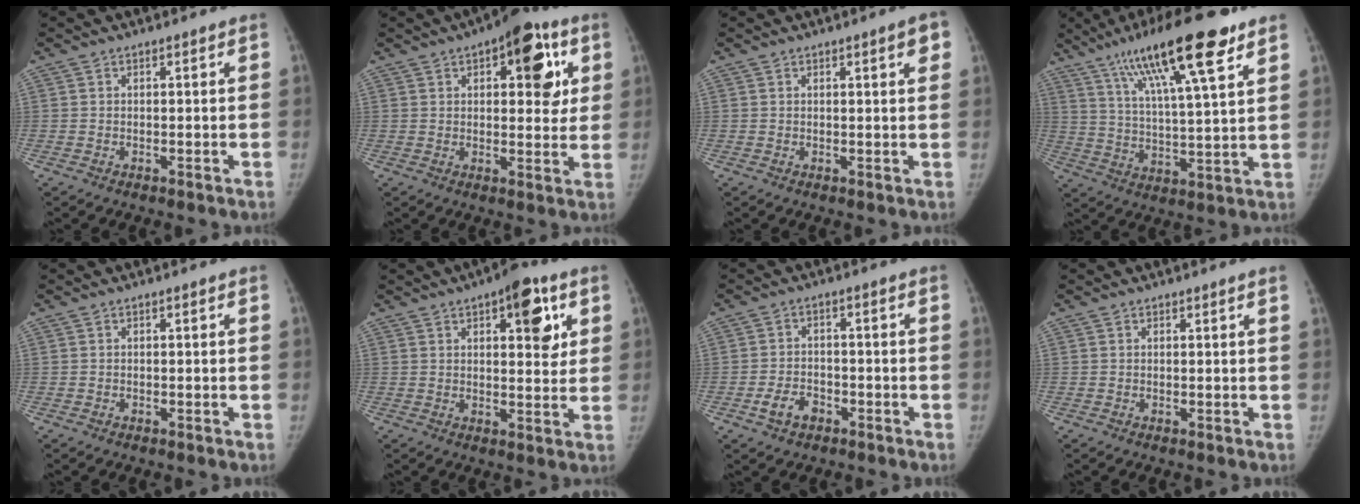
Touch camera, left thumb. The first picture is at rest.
{"total": 13.4, "force": [5.1, 6.4, 10.6], "torque": [-0.084, -0.002, 0.059]}
{"total": 3.0, "force": [1.3, 0.5, 2.6], "torque": [-0.027, -0.001, 0.015]}
{"total": 19.1, "force": [11.1, 3.5, 15.1], "torque": [-0.246, -0.023, 0.191]}
{"total": 0.0}
{"total": 10.5, "force": [4.5, 4.6, 8.3], "torque": [-0.074, -0.011, 0.056]}
{"total": 4.6, "force": [-2.7, 3.1, 2.2], "torque": [-0.035, 0.022, -0.045]}
{"total": 0.9, "force": [0.6, -0.3, 0.6], "torque": [-0.017, -0.002, 0.012]}